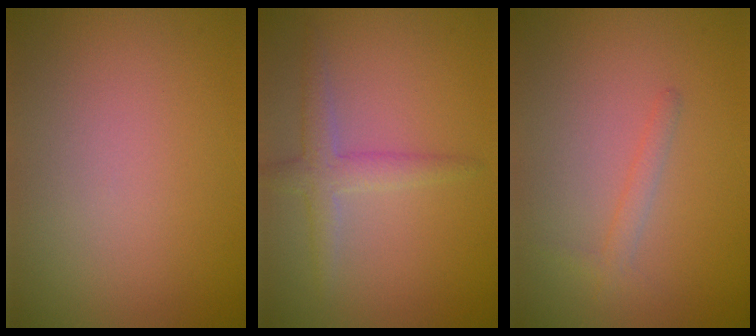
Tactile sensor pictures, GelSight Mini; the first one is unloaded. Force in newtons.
{"total": 2.6, "press": 2.6, "slide": 0.0}
{"total": 1.3, "press": 1.3, "slide": 0.0}